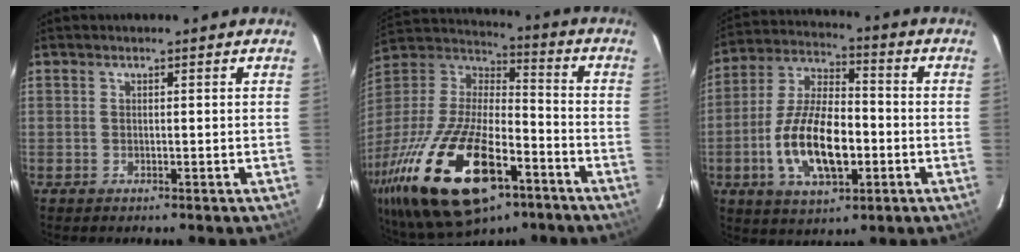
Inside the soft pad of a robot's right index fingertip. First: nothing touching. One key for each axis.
{"total": 32.7, "fx": -17.0, "fy": 14.2, "fz": 24.0, "tx": -0.503, "ty": -0.047, "tz": -0.285}
{"total": 15.7, "fx": -4.0, "fy": 7.2, "fz": 13.4, "tx": -0.270, "ty": 0.006, "tz": -0.068}